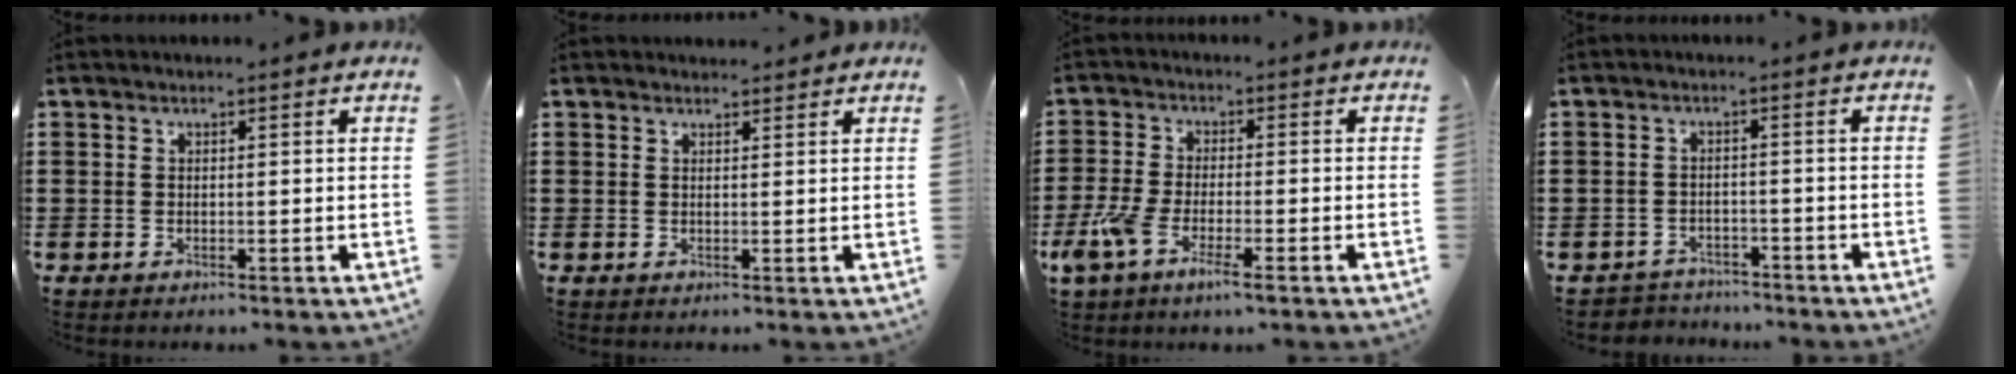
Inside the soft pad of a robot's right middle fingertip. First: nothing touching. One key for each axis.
{"total": 1.2, "fx": 1.1, "fy": 0.3, "fz": 0.0, "tx": 0.005, "ty": 0.000, "tz": 0.020}
{"total": 5.8, "fx": -3.2, "fy": 1.4, "fz": 4.6, "tx": -0.111, "ty": -0.012, "tz": -0.064}
{"total": 2.7, "fx": -2.6, "fy": 0.6, "fz": -0.4, "tx": -0.002, "ty": 0.000, "tz": -0.060}